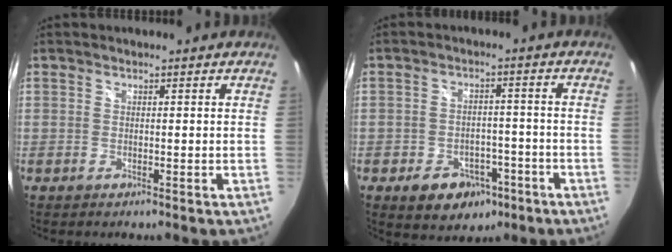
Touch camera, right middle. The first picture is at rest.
{"total": 9.5, "force": [-5.3, 6.7, 4.2], "torque": [-0.089, 0.012, -0.057]}